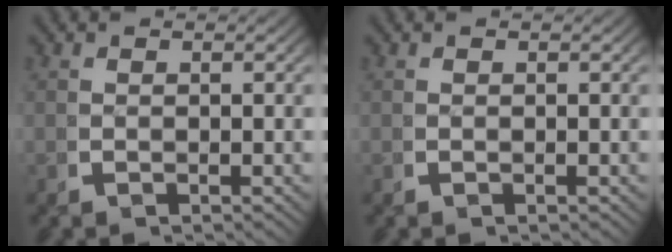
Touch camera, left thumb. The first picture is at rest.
{"total": 0.0}